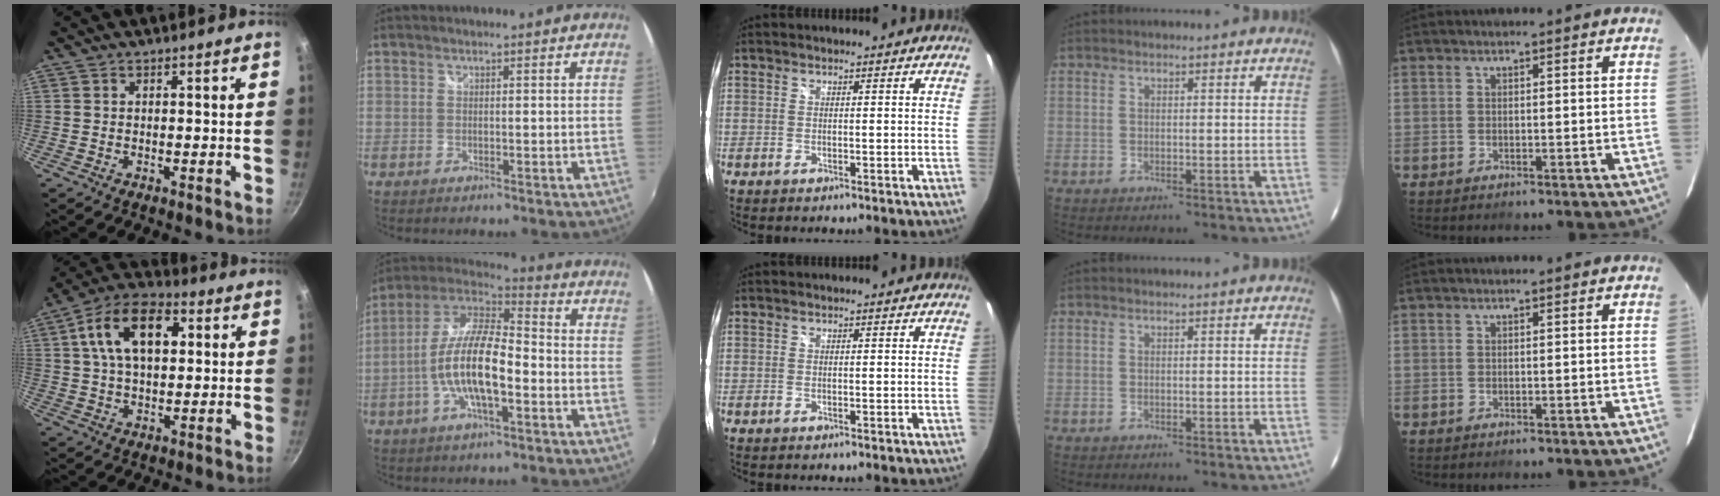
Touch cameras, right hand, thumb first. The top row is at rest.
{"thumb": {"total": 15.4, "force": [4.1, 9.2, 11.7], "torque": [-0.178, 0.015, 0.055]}, "index": {"total": 15.2, "force": [-4.0, 4.9, 13.8], "torque": [-0.271, 0.001, -0.080]}}